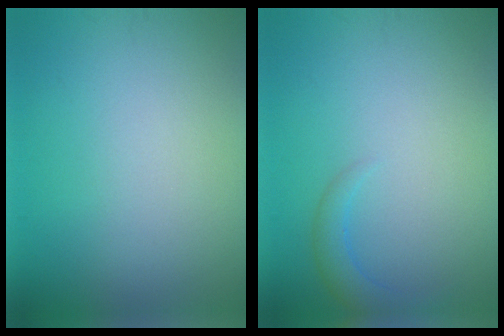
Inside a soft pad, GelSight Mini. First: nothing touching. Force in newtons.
{"total": 2.0, "press": 1.9, "slide": 0.1}